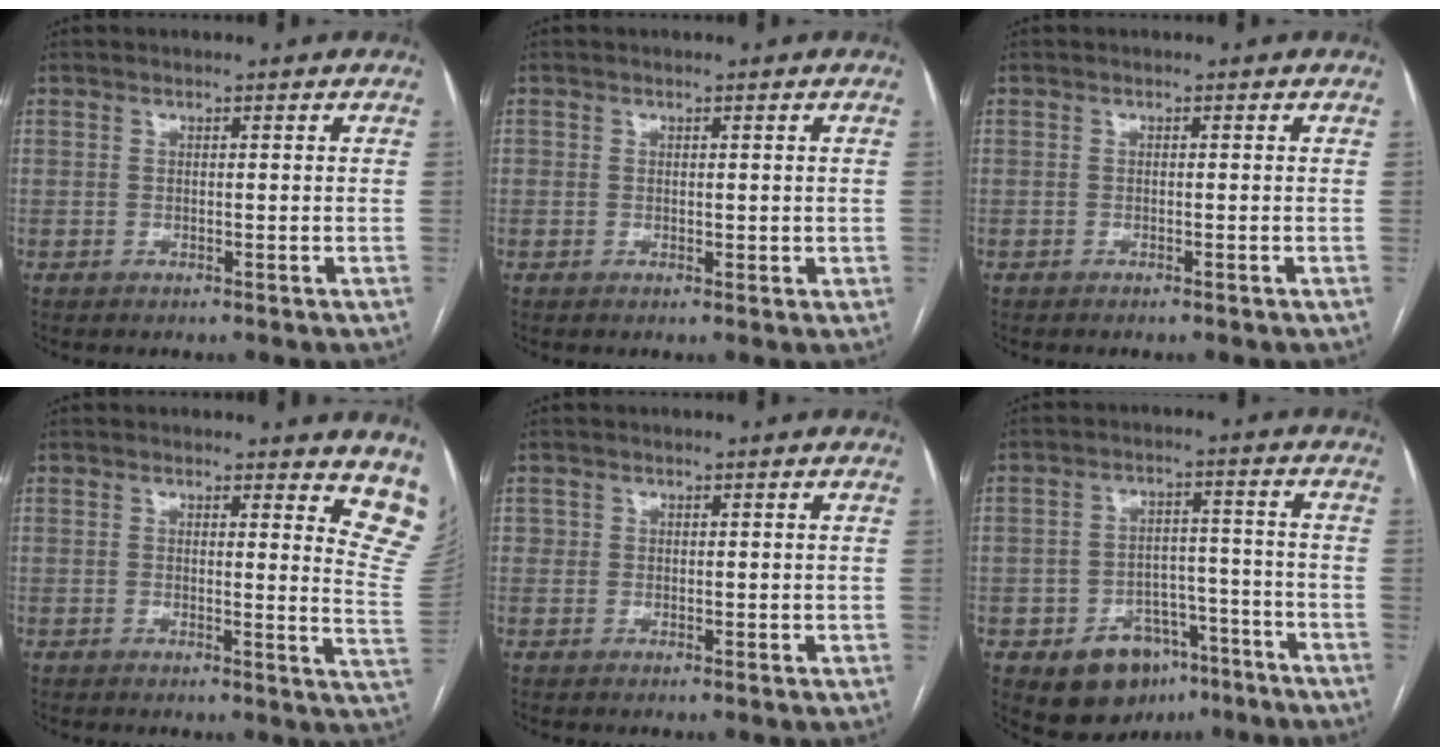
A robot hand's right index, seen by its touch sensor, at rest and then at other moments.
{"total": 1.7, "force": [0.2, 1.4, 0.9], "torque": [-0.009, 0.000, 0.004]}
{"total": 0.7, "force": [-0.6, -0.1, 0.4], "torque": [-0.006, 0.001, -0.010]}
{"total": 8.4, "force": [7.0, 1.5, 4.4], "torque": [-0.030, -0.052, 0.044]}
{"total": 1.7, "force": [0.5, 1.6, 0.4], "torque": [0.004, -0.001, 0.006]}
{"total": 9.6, "force": [-5.4, 6.6, 4.3], "torque": [-0.060, 0.024, -0.073]}